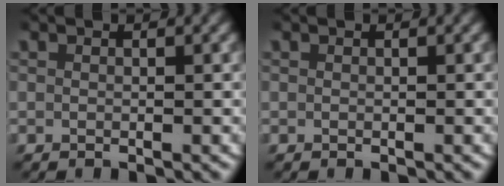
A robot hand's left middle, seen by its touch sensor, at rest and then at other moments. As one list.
[{"total": 0.0}]